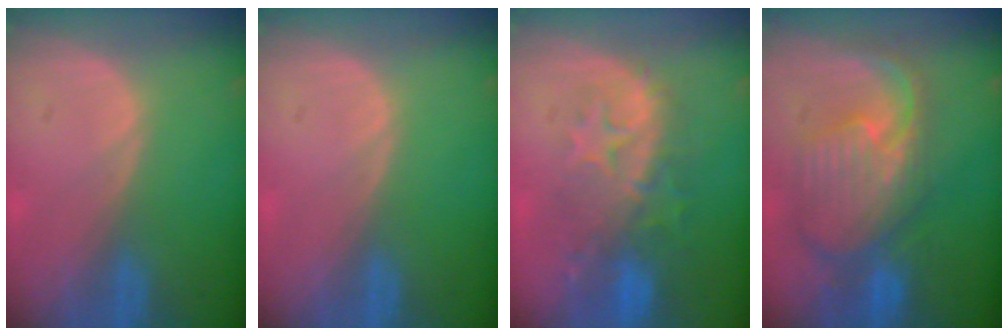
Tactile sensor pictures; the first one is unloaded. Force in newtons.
{"total": 0.0}
{"total": 9.8, "press": 8.8, "slide": 4.3}
{"total": 10.9, "press": 9.6, "slide": 5.2}